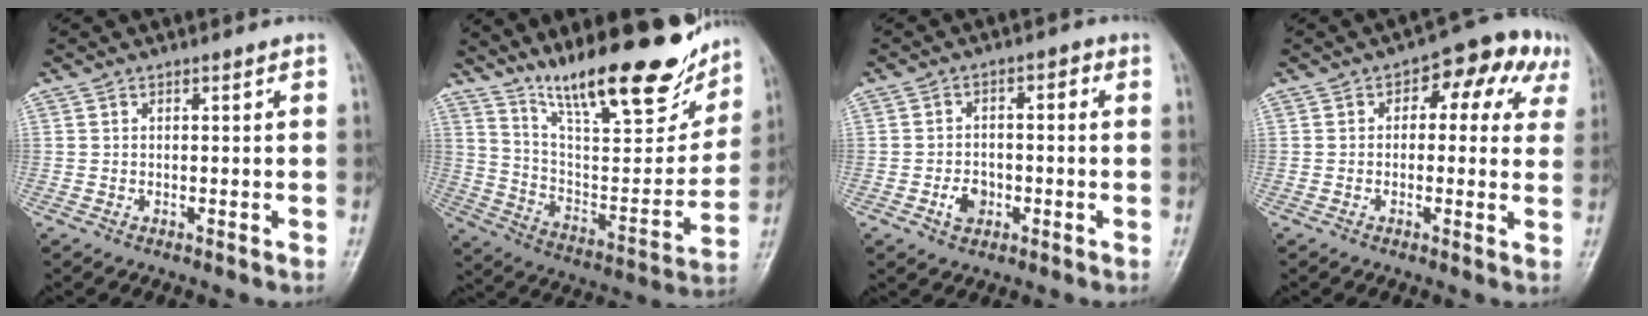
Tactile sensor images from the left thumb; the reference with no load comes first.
{"total": 24.3, "force": [17.4, 6.8, 15.6], "torque": [-0.201, -0.077, 0.288]}
{"total": 5.1, "force": [-1.8, 3.9, 2.7], "torque": [-0.025, 0.021, -0.032]}
{"total": 9.7, "force": [3.4, 6.1, 6.8], "torque": [-0.028, 0.021, 0.030]}